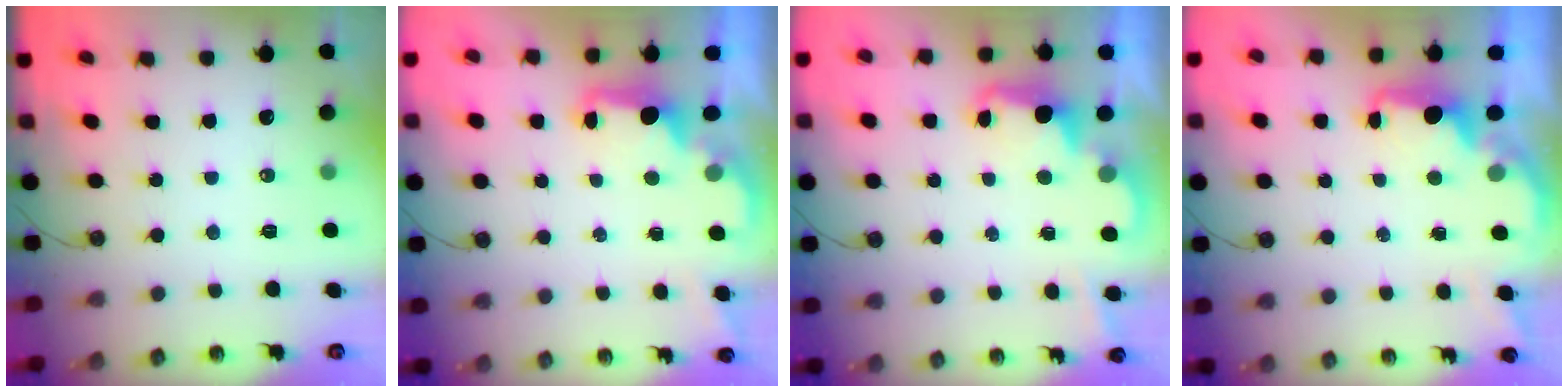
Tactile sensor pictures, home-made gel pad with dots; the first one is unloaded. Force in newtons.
{"total": 2.2, "press": 2.1, "slide": 0.8}
{"total": 2.6, "press": 2.5, "slide": 0.6}
{"total": 2.1, "press": 2.0, "slide": 0.8}